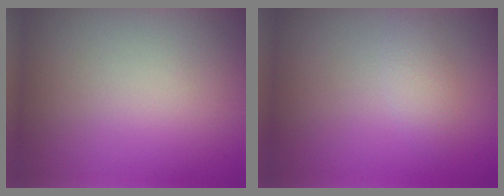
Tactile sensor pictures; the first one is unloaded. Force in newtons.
{"total": 1.6, "press": 1.6, "slide": 0.1}